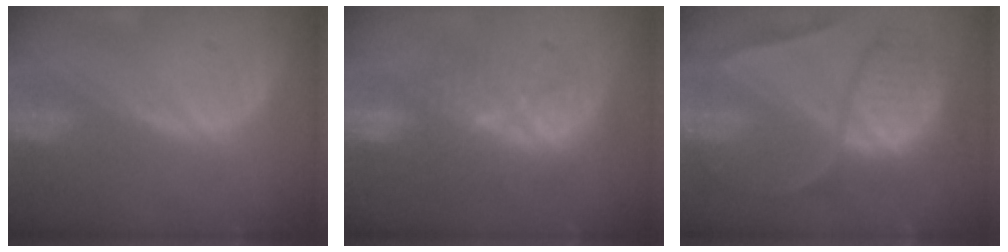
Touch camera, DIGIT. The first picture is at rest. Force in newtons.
{"total": 9.8, "press": 8.8, "slide": 4.3}
{"total": 10.4, "press": 10.3, "slide": 1.1}